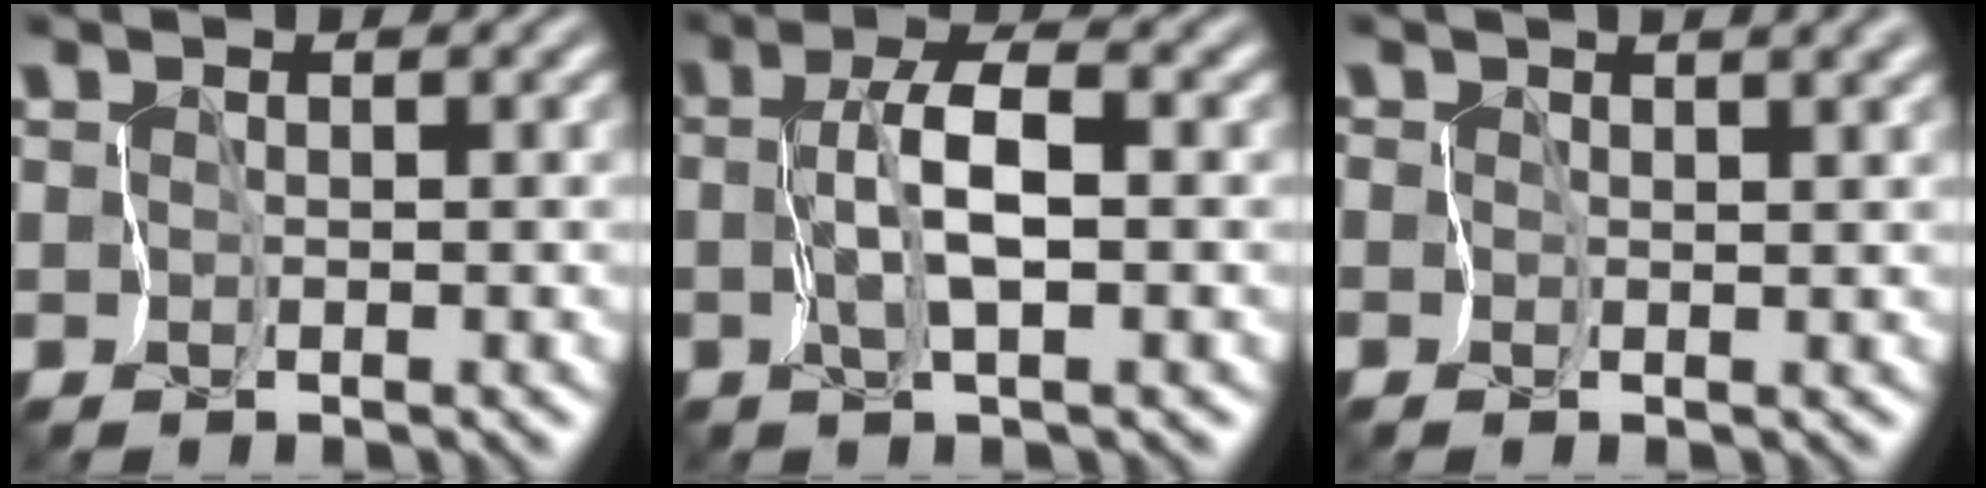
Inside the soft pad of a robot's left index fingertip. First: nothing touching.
{"total": 3.3, "force": [-0.2, 0.5, 3.3], "torque": [-0.074, 0.003, -0.004]}
{"total": 5.7, "force": [2.6, 2.8, 4.2], "torque": [-0.053, 0.021, 0.020]}